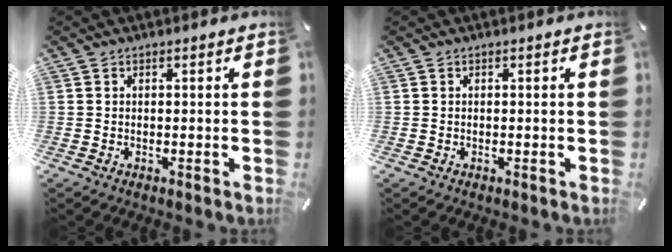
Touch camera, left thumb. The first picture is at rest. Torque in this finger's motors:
{"motor_torque": [-0.11, 0.00, -0.04, -0.07, 0.00]}